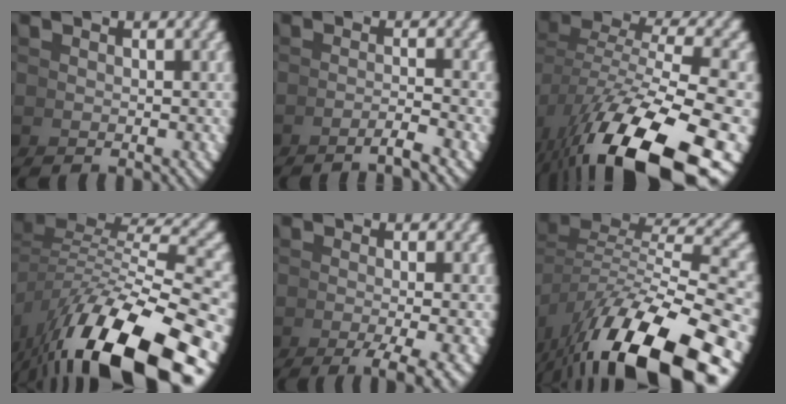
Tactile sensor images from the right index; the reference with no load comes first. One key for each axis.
{"total": 2.1, "fx": -1.5, "fy": -0.7, "fz": 1.3, "tx": -0.010, "ty": 0.012, "tz": -0.033}
{"total": 11.9, "fx": -3.6, "fy": 5.6, "fz": 9.9, "tx": -0.189, "ty": -0.037, "tz": -0.026}
{"total": 13.3, "fx": -4.1, "fy": 6.8, "fz": 10.6, "tx": -0.176, "ty": -0.023, "tz": -0.039}
{"total": 4.6, "fx": -2.8, "fy": 0.6, "fz": 3.6, "tx": -0.040, "ty": -0.002, "tz": -0.041}
{"total": 11.8, "fx": -3.5, "fy": 5.9, "fz": 9.6, "tx": -0.153, "ty": -0.015, "tz": -0.035}